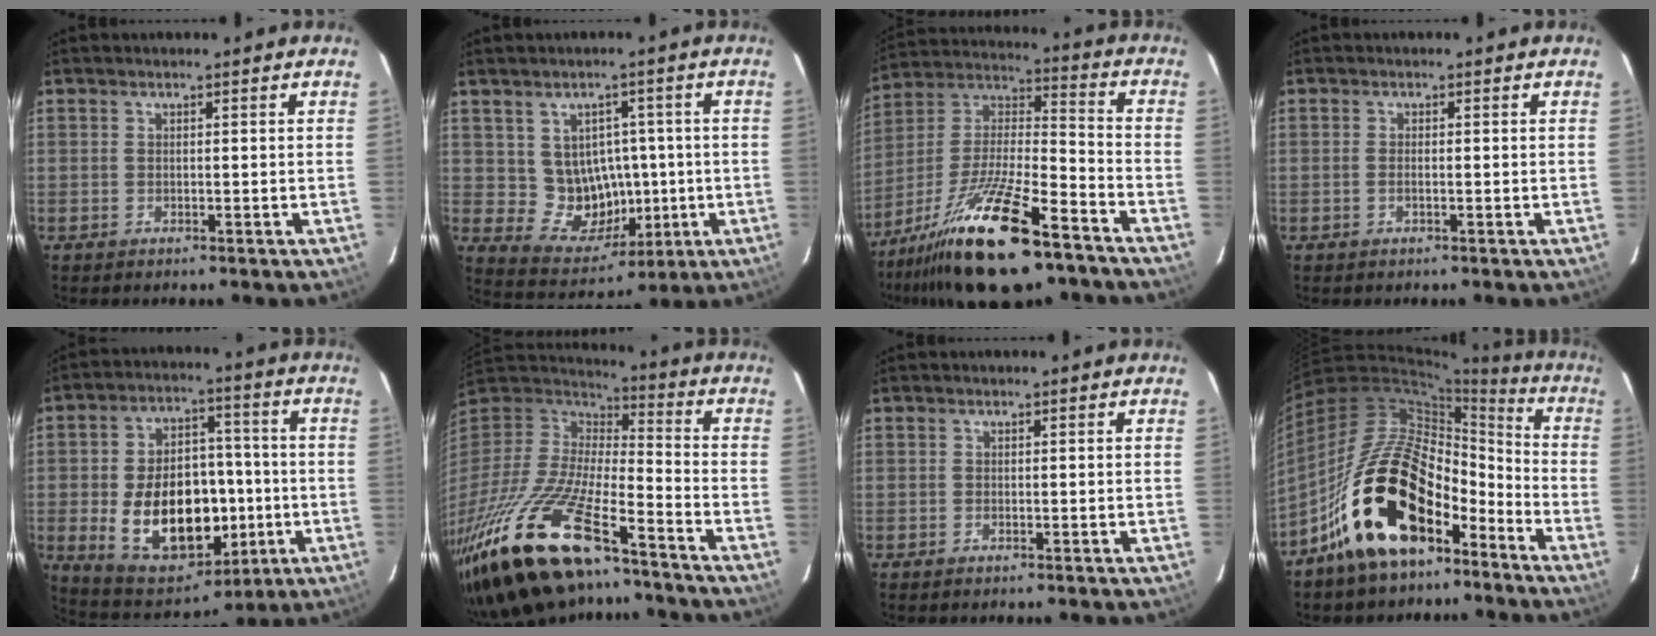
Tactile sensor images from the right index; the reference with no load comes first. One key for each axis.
{"total": 9.9, "fx": 0.0, "fy": 9.2, "fz": 3.7, "tx": -0.075, "ty": 0.003, "tz": 0.019}
{"total": 23.8, "fx": -16.1, "fy": 6.4, "fz": 16.3, "tx": -0.310, "ty": -0.016, "tz": -0.276}
{"total": 0.7, "fx": -0.1, "fy": 0.2, "fz": 0.7, "tx": -0.015, "ty": 0.001, "tz": -0.004}
{"total": 20.5, "fx": -3.7, "fy": 13.6, "fz": 15.0, "tx": -0.296, "ty": 0.018, "tz": -0.028}
{"total": 30.2, "fx": -21.0, "fy": 9.1, "fz": 19.7, "tx": -0.400, "ty": -0.060, "tz": -0.365}
{"total": 0.0}
{"total": 22.7, "fx": -13.2, "fy": 11.8, "fz": 14.1, "tx": -0.262, "ty": 0.020, "tz": -0.223}